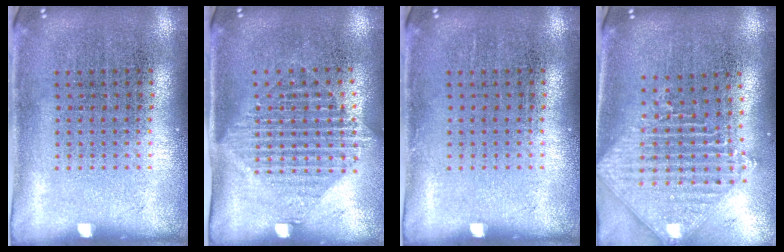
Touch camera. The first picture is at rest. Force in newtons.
{"total": 1.5, "press": 1.2, "slide": 0.9}
{"total": 0.0}
{"total": 2.0, "press": 1.7, "slide": 1.2}